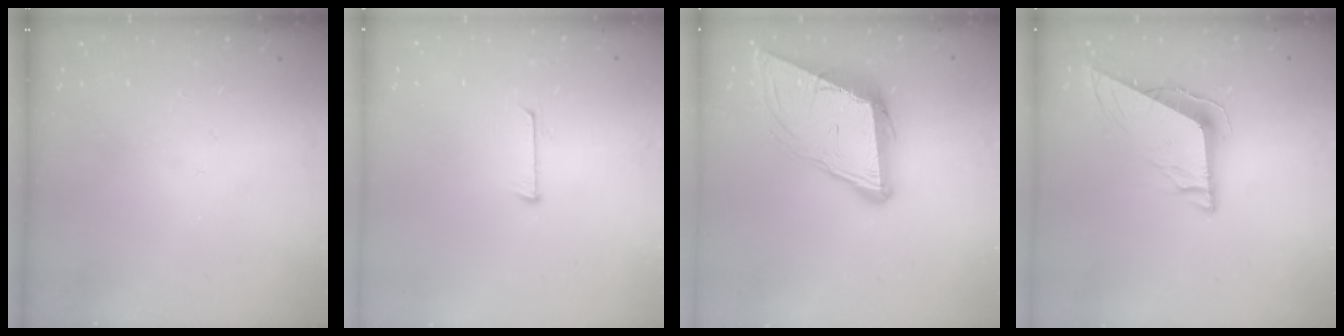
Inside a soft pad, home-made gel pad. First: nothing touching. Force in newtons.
{"total": 5.9, "press": 5.9, "slide": 0.4}
{"total": 12.0, "press": 11.5, "slide": 3.7}
{"total": 9.0, "press": 8.9, "slide": 1.5}